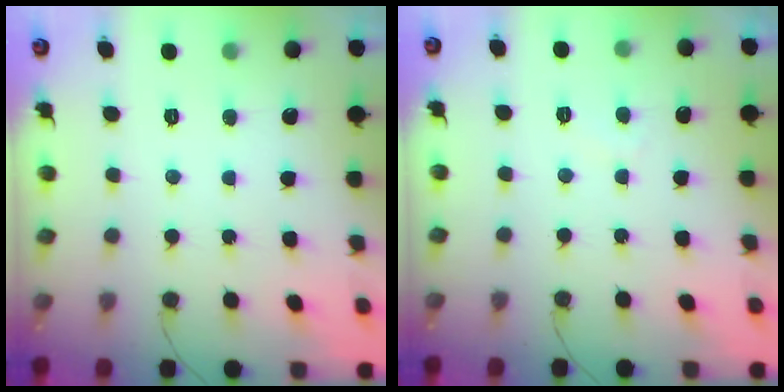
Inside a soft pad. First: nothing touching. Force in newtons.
{"total": 1.7, "press": 1.6, "slide": 0.5}